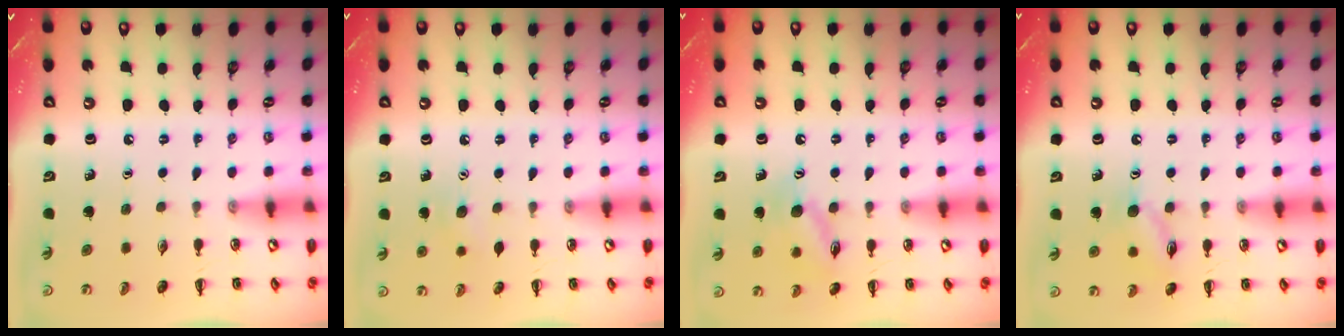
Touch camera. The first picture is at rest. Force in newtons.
{"total": 6.8, "press": 6.6, "slide": 1.6}
{"total": 11.2, "press": 11.1, "slide": 1.7}
{"total": 9.6, "press": 9.6, "slide": 0.6}